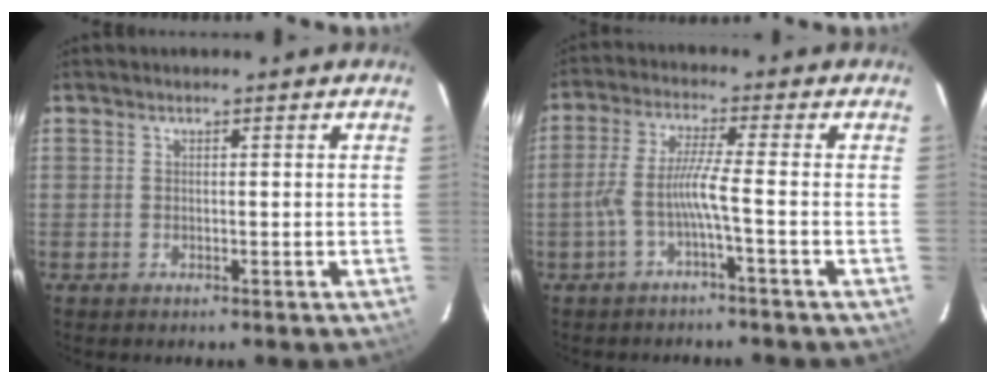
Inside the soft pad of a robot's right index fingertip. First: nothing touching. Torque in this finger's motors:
{"motor_torque": [1.13, -0.43, 0.69, 0.19]}